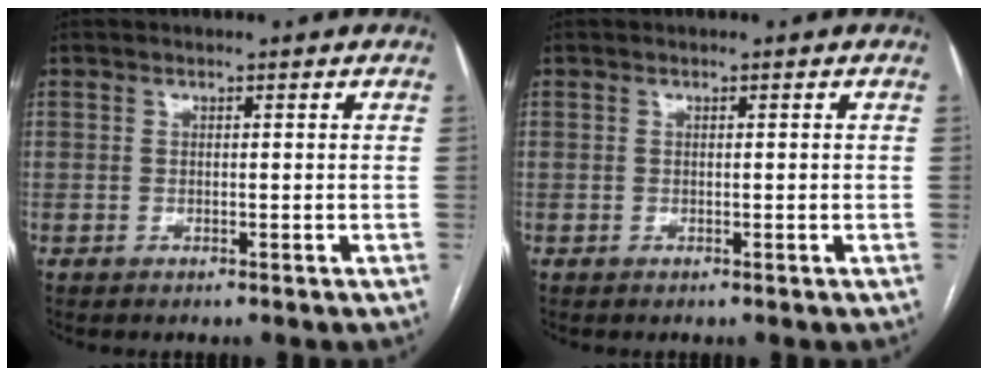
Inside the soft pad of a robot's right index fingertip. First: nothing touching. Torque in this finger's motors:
{"motor_torque": [-0.60, -0.09, 0.02, 0.01]}